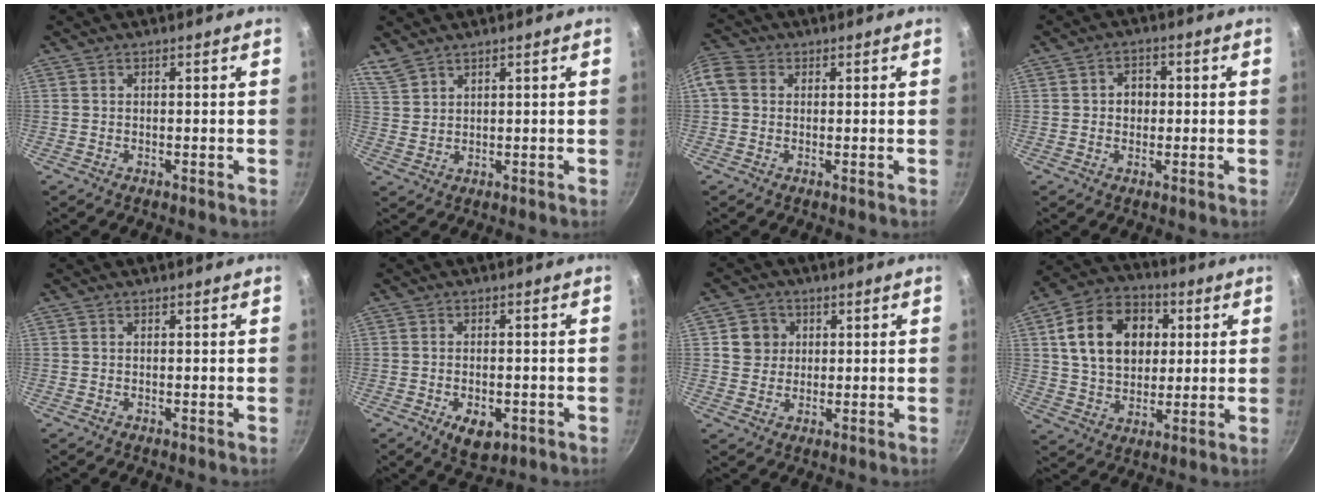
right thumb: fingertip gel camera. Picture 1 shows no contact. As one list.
[{"total": 3.8, "force": [3.3, 1.3, 1.2], "torque": [-0.022, -0.009, 0.076]}, {"total": 7.3, "force": [1.1, 6.0, 4.0], "torque": [-0.094, 0.021, 0.007]}, {"total": 3.8, "force": [0.2, 3.2, 2.0], "torque": [-0.007, 0.006, 0.000]}, {"total": 0.0}, {"total": 6.7, "force": [-2.5, 3.8, 4.9], "torque": [-0.065, 0.007, -0.028]}, {"total": 5.3, "force": [1.2, 5.0, 1.3], "torque": [0.013, 0.004, 0.015]}, {"total": 17.4, "force": [3.9, 12.8, 11.0], "torque": [-0.161, 0.011, 0.061]}]